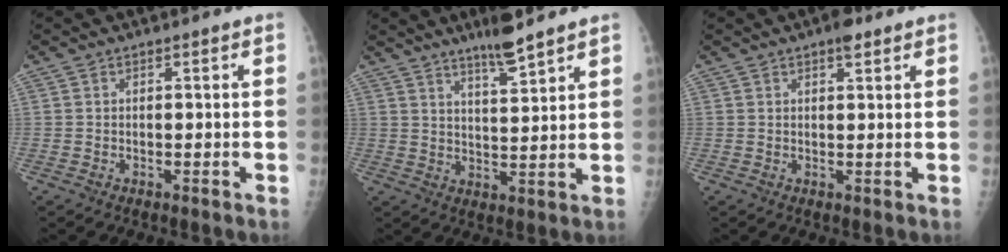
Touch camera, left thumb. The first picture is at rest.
{"total": 6.7, "force": [5.3, 0.5, 4.1], "torque": [-0.064, -0.039, 0.091]}
{"total": 2.6, "force": [1.7, 1.0, 1.7], "torque": [-0.019, -0.006, 0.021]}